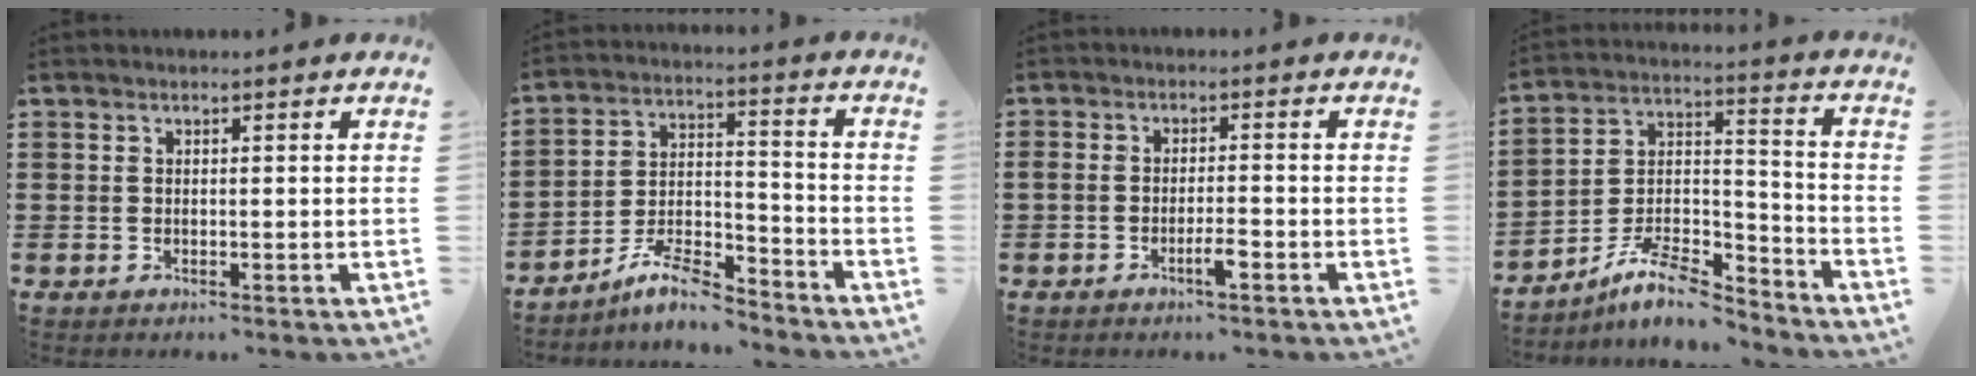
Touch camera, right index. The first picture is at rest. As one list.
[{"total": 9.1, "force": [-7.9, 1.9, 4.2], "torque": [-0.076, 0.020, -0.150]}, {"total": 3.0, "force": [-1.7, 0.5, 2.3], "torque": [-0.039, 0.004, -0.032]}, {"total": 10.3, "force": [-8.5, 2.6, 5.1], "torque": [-0.103, 0.020, -0.169]}]